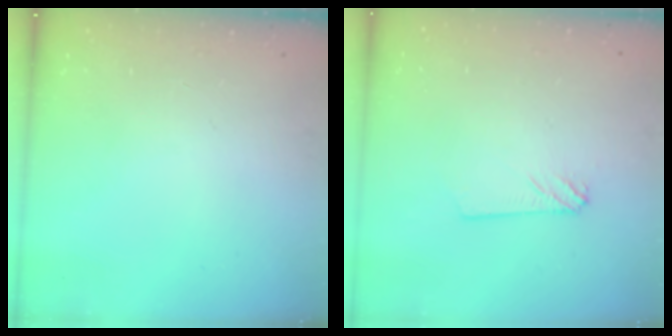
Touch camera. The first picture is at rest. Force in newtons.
{"total": 2.4, "press": 2.4, "slide": 0.3}